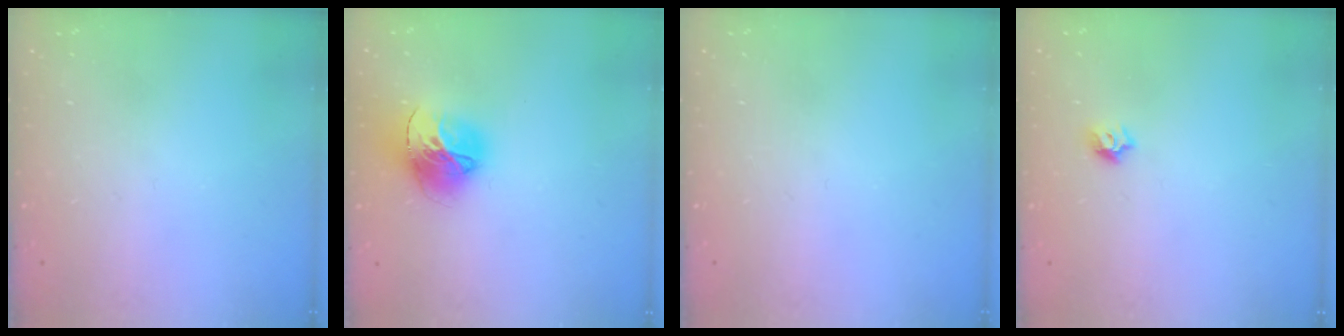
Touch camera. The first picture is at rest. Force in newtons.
{"total": 16.0, "press": 15.9, "slide": 1.7}
{"total": 0.0}
{"total": 5.7, "press": 5.6, "slide": 0.7}